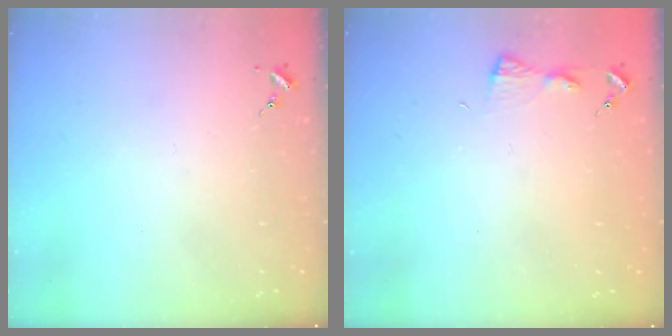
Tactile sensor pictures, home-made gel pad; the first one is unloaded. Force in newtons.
{"total": 4.2, "press": 4.2, "slide": 0.5}